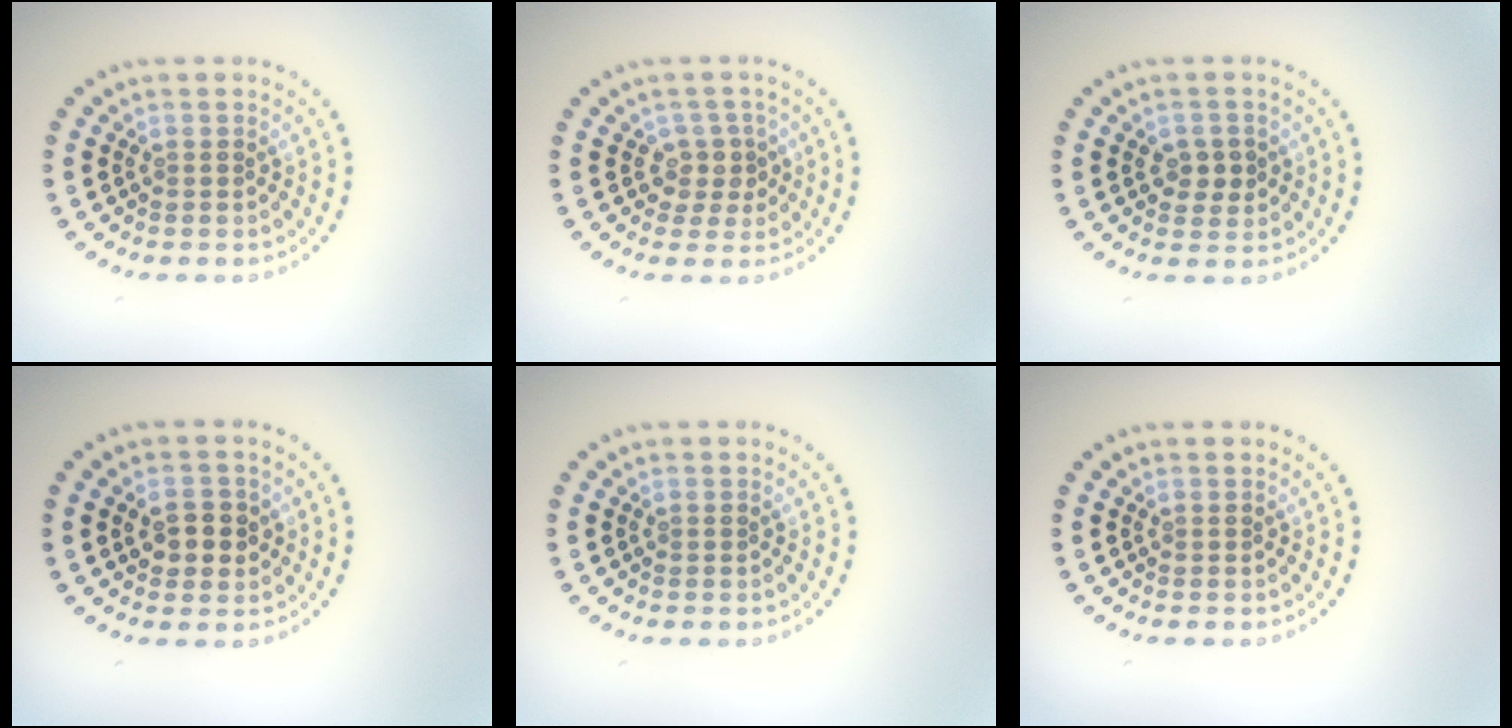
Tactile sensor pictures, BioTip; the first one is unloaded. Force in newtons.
{"total": 2.2, "press": 1.9, "slide": 1.1}
{"total": 2.1, "press": 2.1, "slide": 0.5}
{"total": 2.7, "press": 2.6, "slide": 0.5}
{"total": 0.0}
{"total": 0.0}